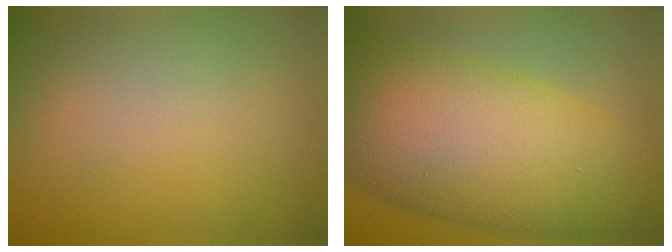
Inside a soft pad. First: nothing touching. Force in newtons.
{"total": 12.1, "press": 12.1, "slide": 0.2}